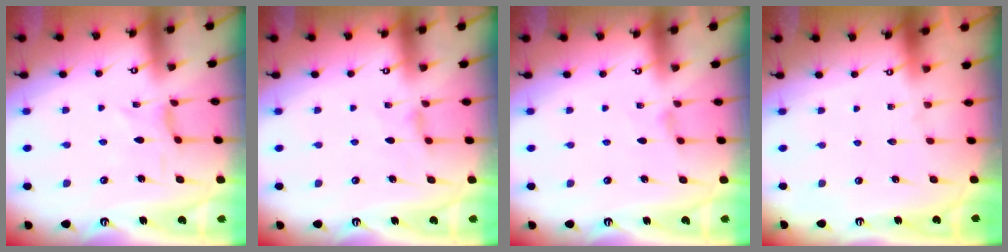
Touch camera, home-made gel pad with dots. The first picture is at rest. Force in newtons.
{"total": 3.5, "press": 3.4, "slide": 0.6}
{"total": 1.8, "press": 1.7, "slide": 0.4}
{"total": 0.0}